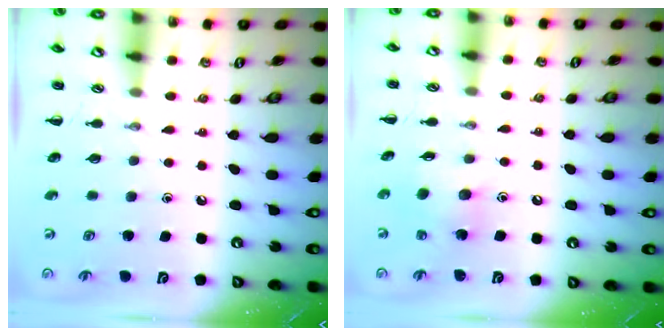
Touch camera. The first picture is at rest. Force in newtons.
{"total": 10.2, "press": 10.0, "slide": 2.2}